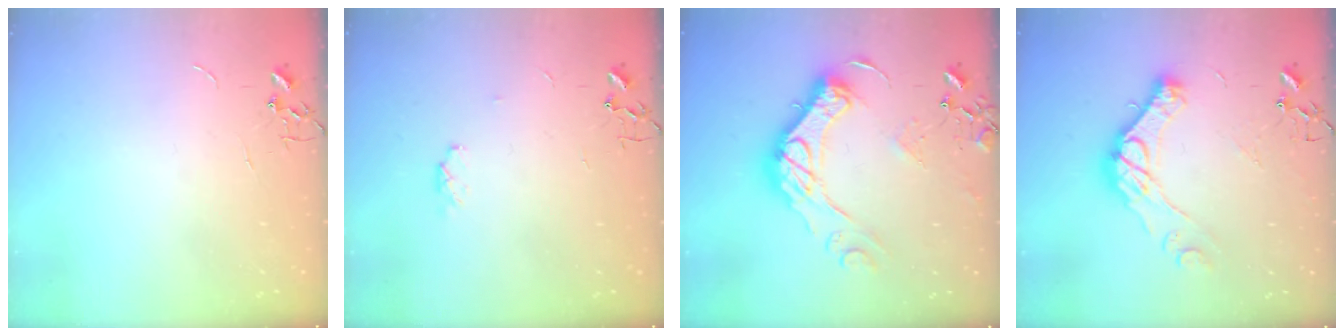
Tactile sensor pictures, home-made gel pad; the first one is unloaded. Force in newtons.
{"total": 3.9, "press": 3.8, "slide": 0.8}
{"total": 18.4, "press": 18.3, "slide": 1.2}
{"total": 15.6, "press": 15.5, "slide": 1.4}